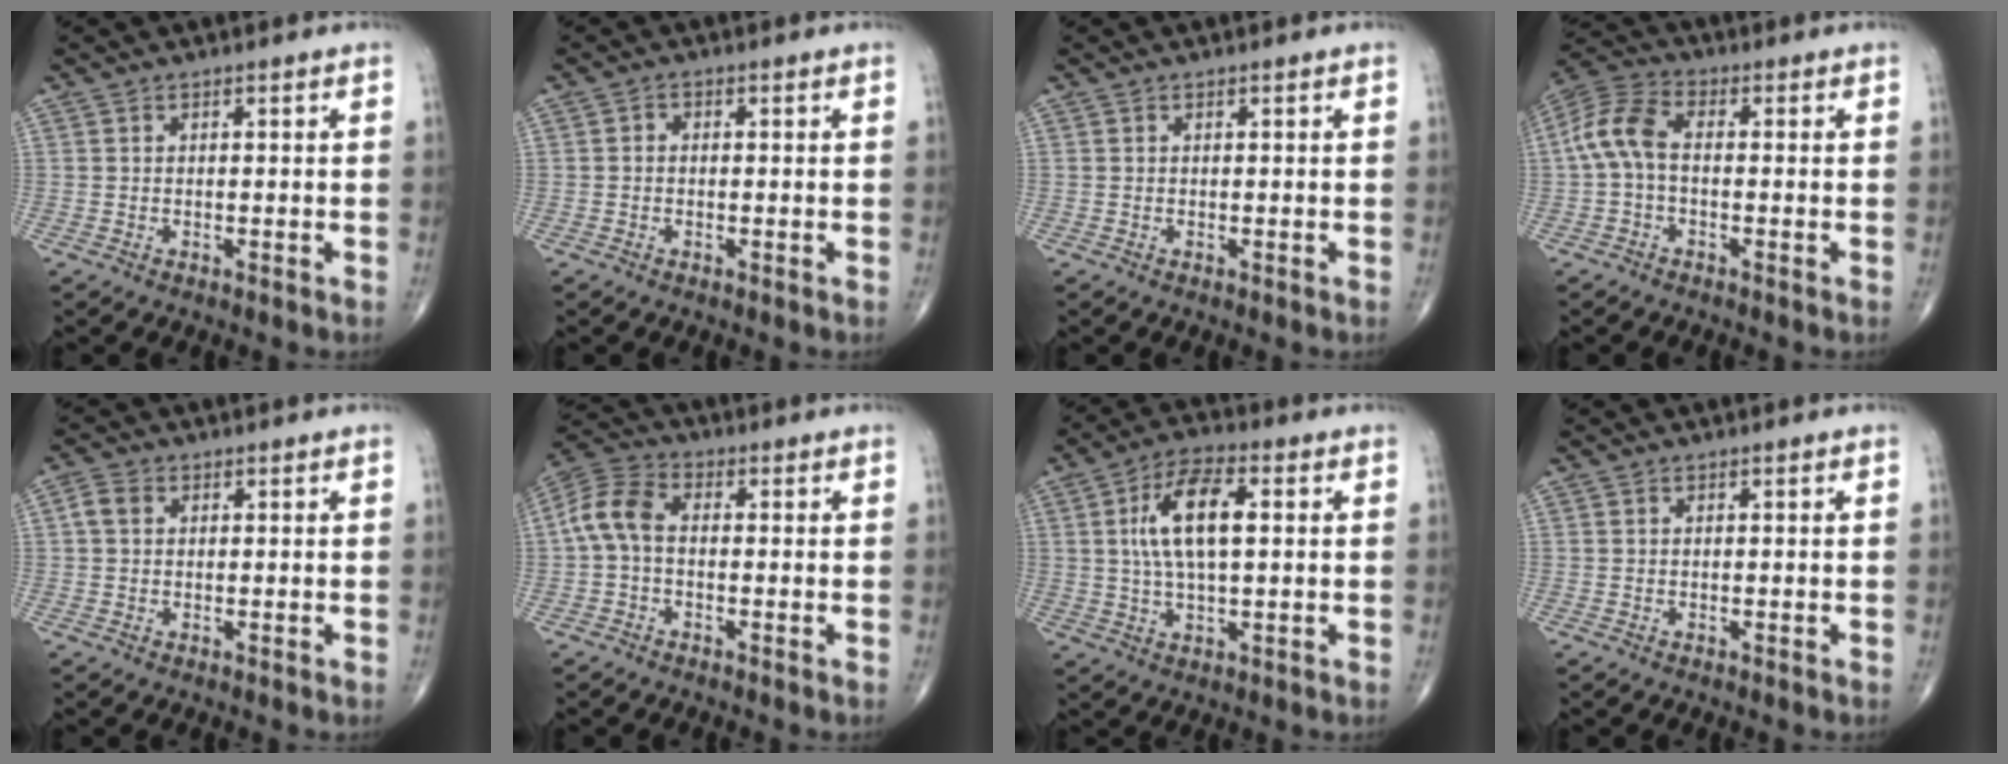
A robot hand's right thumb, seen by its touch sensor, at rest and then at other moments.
{"total": 1.0, "force": [-0.2, 0.8, 0.5], "torque": [-0.001, 0.003, -0.007]}
{"total": 0.0}
{"total": 8.0, "force": [-0.6, 4.5, 6.5], "torque": [-0.144, 0.026, -0.022]}
{"total": 2.8, "force": [0.6, 2.2, 1.6], "torque": [-0.034, 0.009, 0.010]}
{"total": 7.6, "force": [-0.4, 4.7, 5.9], "torque": [-0.123, 0.025, -0.020]}
{"total": 11.5, "force": [2.0, 4.9, 10.2], "torque": [-0.188, 0.011, 0.032]}
{"total": 0.0}